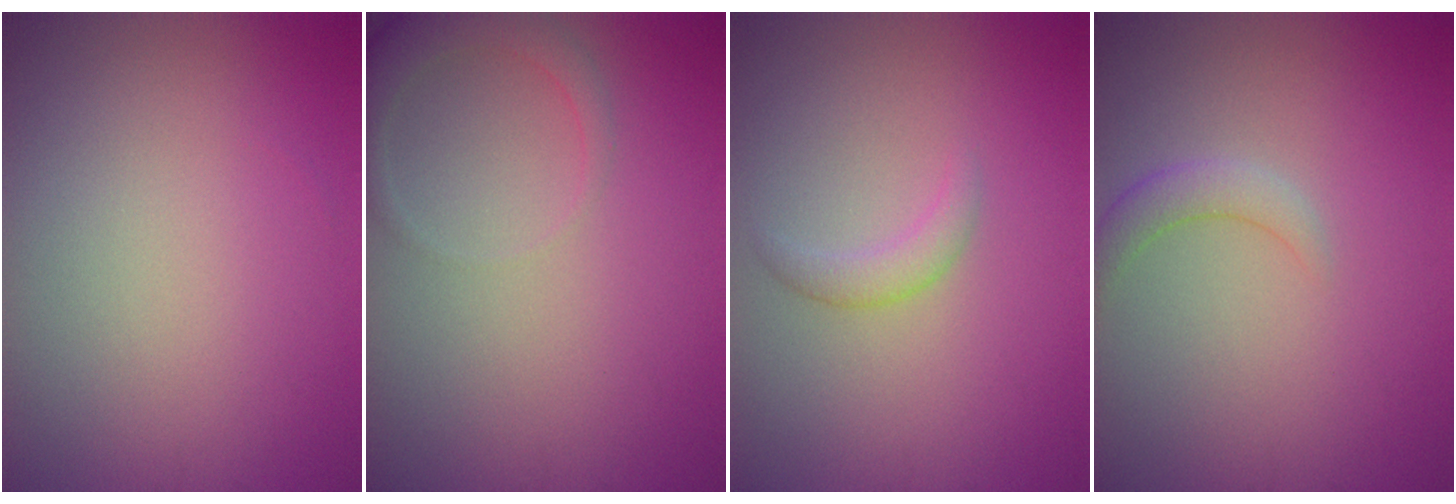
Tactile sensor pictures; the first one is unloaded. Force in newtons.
{"total": 2.6, "press": 2.6, "slide": 0.2}
{"total": 1.6, "press": 1.6, "slide": 0.2}
{"total": 1.9, "press": 1.9, "slide": 0.2}